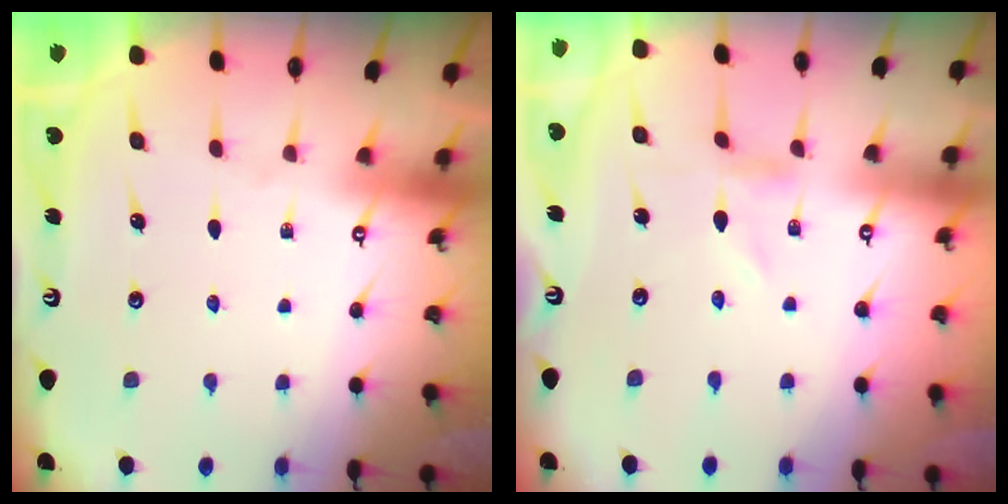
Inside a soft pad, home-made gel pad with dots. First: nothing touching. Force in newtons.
{"total": 0.6, "press": 0.5, "slide": 0.2}